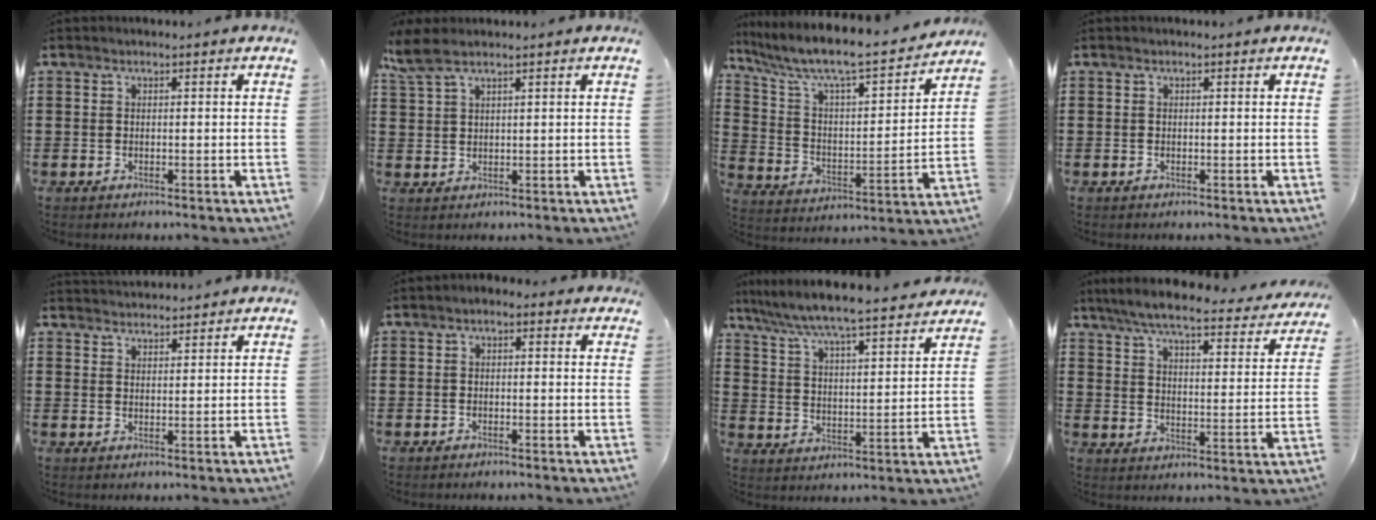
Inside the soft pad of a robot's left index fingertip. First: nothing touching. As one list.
[{"total": 3.9, "force": [2.5, 1.1, 2.8], "torque": [-0.069, 0.002, 0.044]}, {"total": 7.4, "force": [6.2, 1.0, 3.8], "torque": [-0.105, -0.053, 0.098]}, {"total": 0.0}, {"total": 2.3, "force": [2.3, 0.0, -0.3], "torque": [-0.001, -0.005, 0.045]}, {"total": 1.1, "force": [-0.7, 0.6, 0.6], "torque": [-0.013, 0.003, -0.015]}, {"total": 6.0, "force": [5.6, -0.6, 1.9], "torque": [-0.064, -0.044, 0.091]}, {"total": 7.0, "force": [6.1, 0.4, 3.3], "torque": [-0.091, -0.036, 0.104]}]